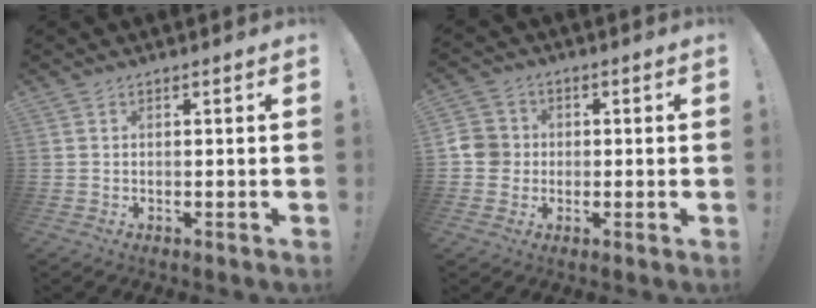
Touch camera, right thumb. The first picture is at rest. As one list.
[{"total": 6.4, "force": [-0.4, 6.2, 1.7], "torque": [-0.029, 0.009, -0.008]}]